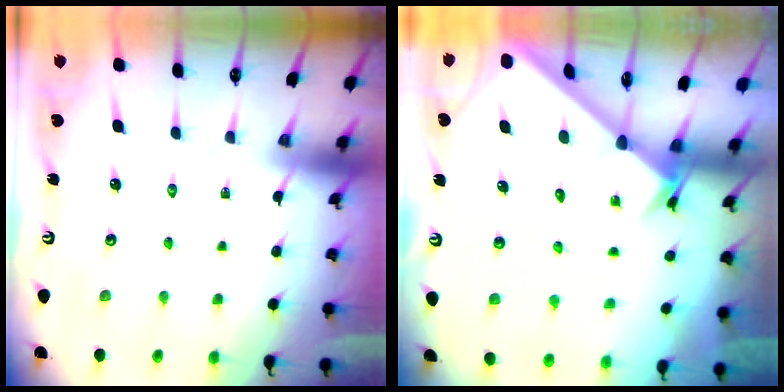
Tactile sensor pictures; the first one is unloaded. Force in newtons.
{"total": 2.3, "press": 2.2, "slide": 0.2}